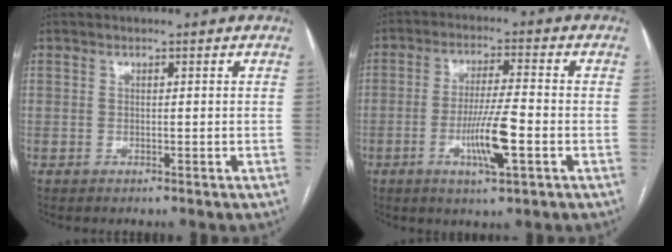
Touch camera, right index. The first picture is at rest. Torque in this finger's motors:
{"motor_torque": [0.24, -0.01, 0.21, 0.17]}